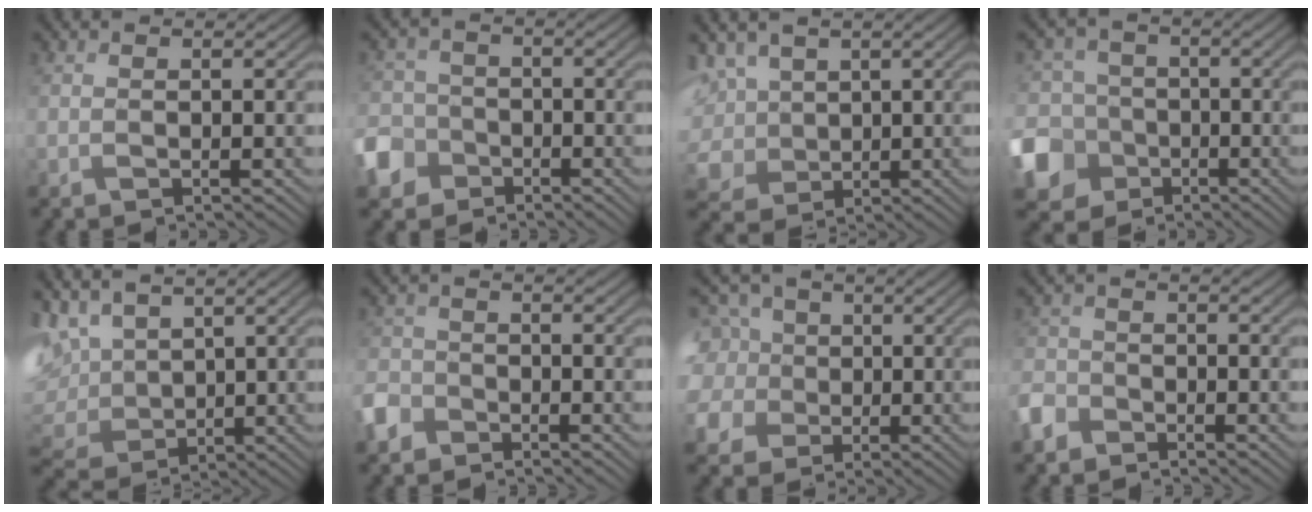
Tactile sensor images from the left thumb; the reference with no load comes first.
{"total": 7.2, "force": [-3.8, 5.6, 2.5], "torque": [-0.076, -0.011, -0.092]}
{"total": 6.0, "force": [0.1, 5.2, 2.9], "torque": [-0.110, -0.011, -0.007]}
{"total": 11.8, "force": [-4.2, 10.0, 4.5], "torque": [-0.146, -0.019, -0.103]}
{"total": 10.5, "force": [2.9, 6.9, 7.5], "torque": [-0.209, -0.010, 0.058]}
{"total": 4.2, "force": [-2.8, 2.9, 1.2], "torque": [-0.038, -0.002, -0.071]}
{"total": 11.1, "force": [0.0, 9.9, 5.1], "torque": [-0.188, 0.015, -0.027]}
{"total": 3.7, "force": [-2.7, 2.4, 1.0], "torque": [-0.032, -0.002, -0.068]}